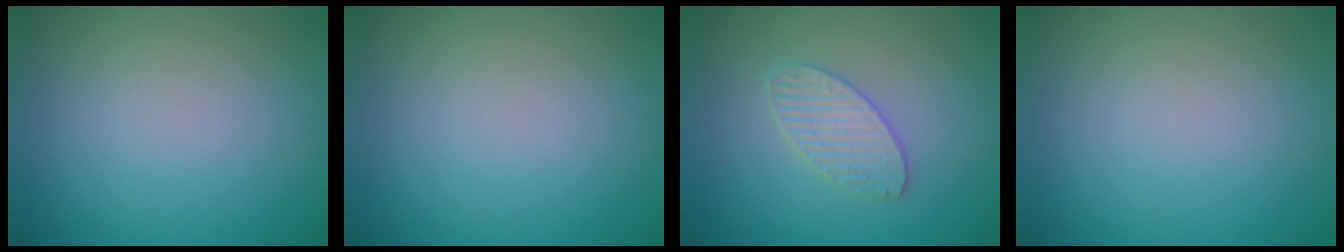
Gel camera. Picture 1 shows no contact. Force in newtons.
{"total": 0.0}
{"total": 2.6, "press": 2.6, "slide": 0.2}
{"total": 0.0}